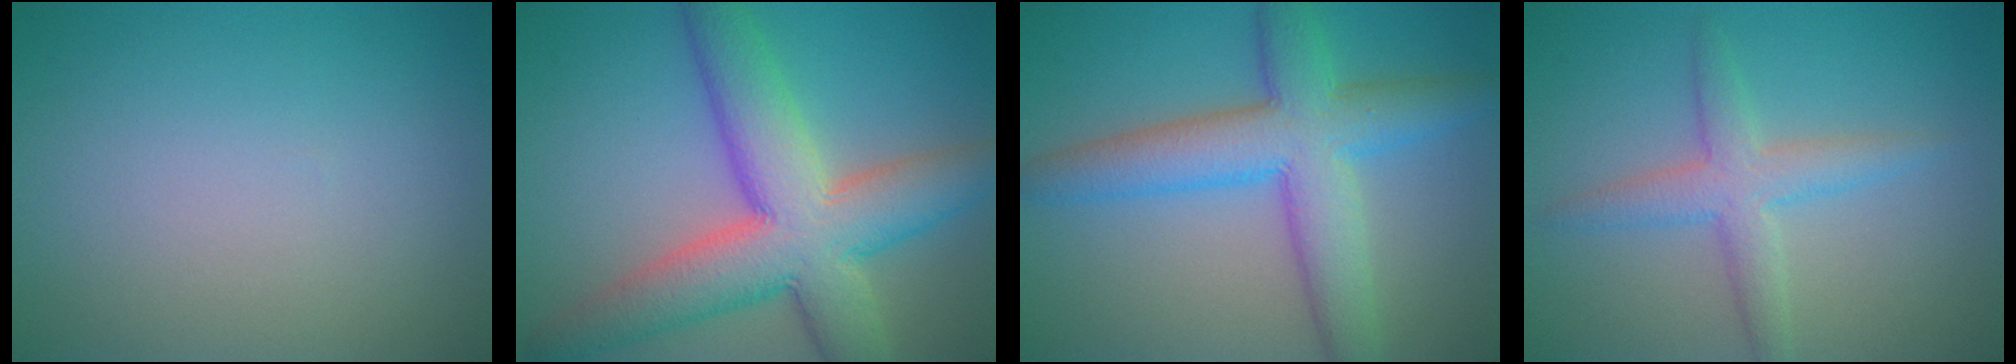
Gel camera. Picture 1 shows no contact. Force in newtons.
{"total": 10.4, "press": 10.4, "slide": 0.6}
{"total": 7.6, "press": 7.6, "slide": 0.1}
{"total": 3.5, "press": 3.5, "slide": 0.2}